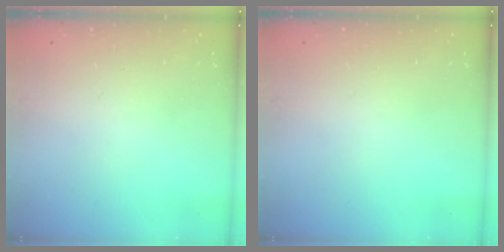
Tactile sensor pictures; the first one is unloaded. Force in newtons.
{"total": 0.0}